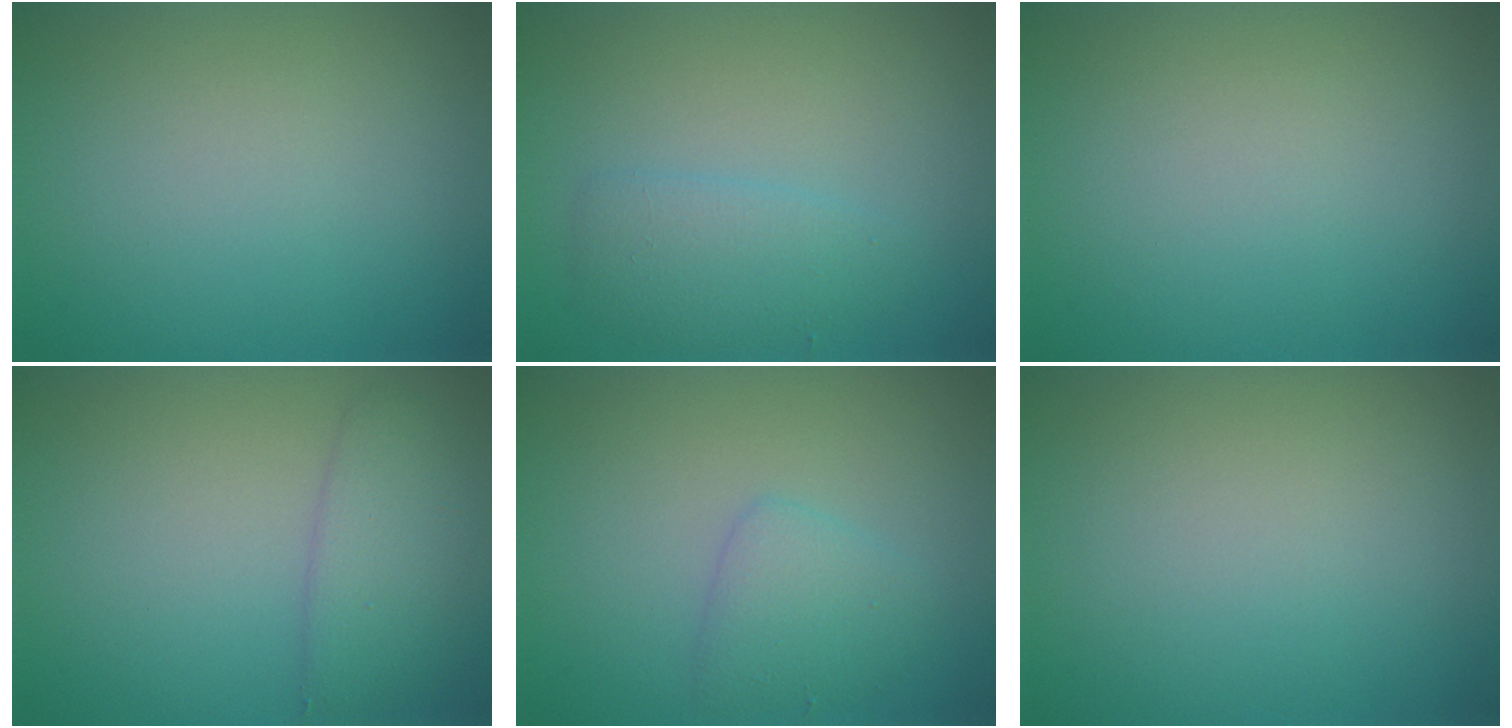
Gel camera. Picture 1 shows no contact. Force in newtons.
{"total": 2.4, "press": 2.4, "slide": 0.1}
{"total": 0.0}
{"total": 2.9, "press": 2.9, "slide": 0.1}
{"total": 2.2, "press": 2.2, "slide": 0.1}
{"total": 0.0}